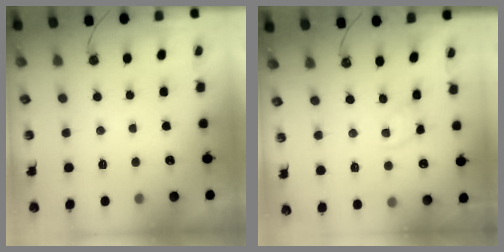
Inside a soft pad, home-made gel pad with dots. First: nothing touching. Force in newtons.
{"total": 2.9, "press": 2.9, "slide": 0.1}